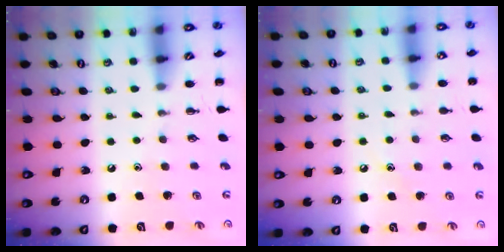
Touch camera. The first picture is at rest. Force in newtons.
{"total": 6.5, "press": 6.3, "slide": 1.6}